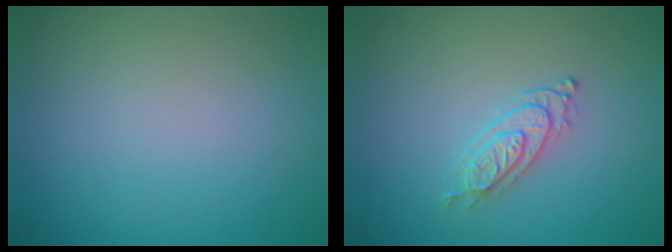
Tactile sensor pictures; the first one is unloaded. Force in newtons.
{"total": 2.3, "press": 2.0, "slide": 1.1}